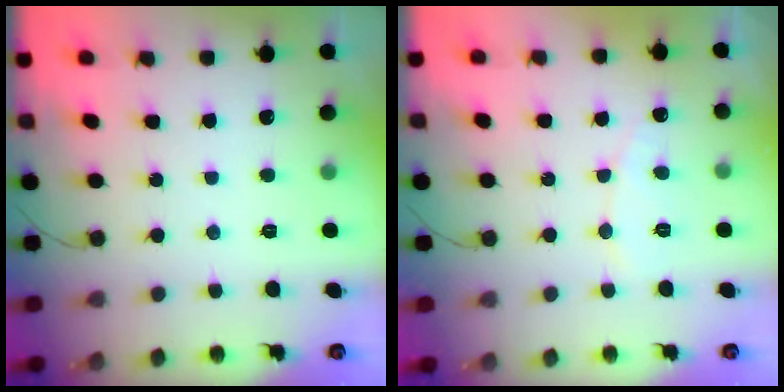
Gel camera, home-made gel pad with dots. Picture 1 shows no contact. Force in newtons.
{"total": 5.7, "press": 5.7, "slide": 0.5}